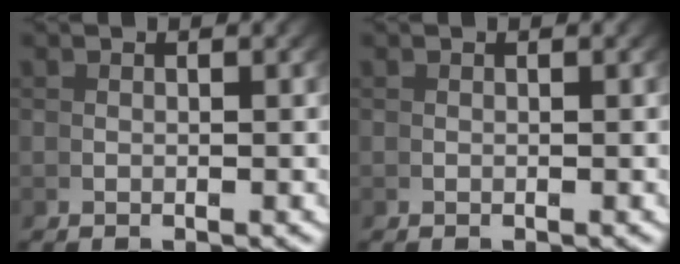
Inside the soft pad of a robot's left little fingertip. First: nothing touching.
{"total": 0.0}